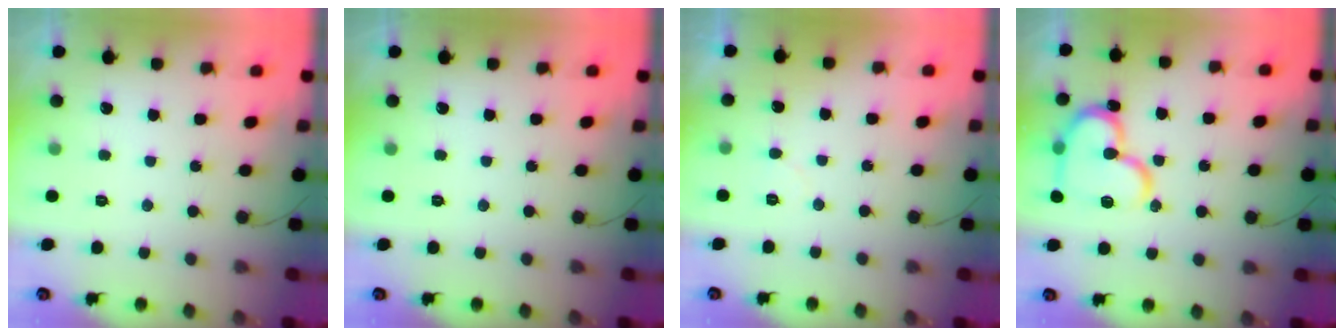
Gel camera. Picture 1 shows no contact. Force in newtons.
{"total": 0.0}
{"total": 3.2, "press": 3.2, "slide": 0.3}
{"total": 18.4, "press": 18.3, "slide": 1.8}